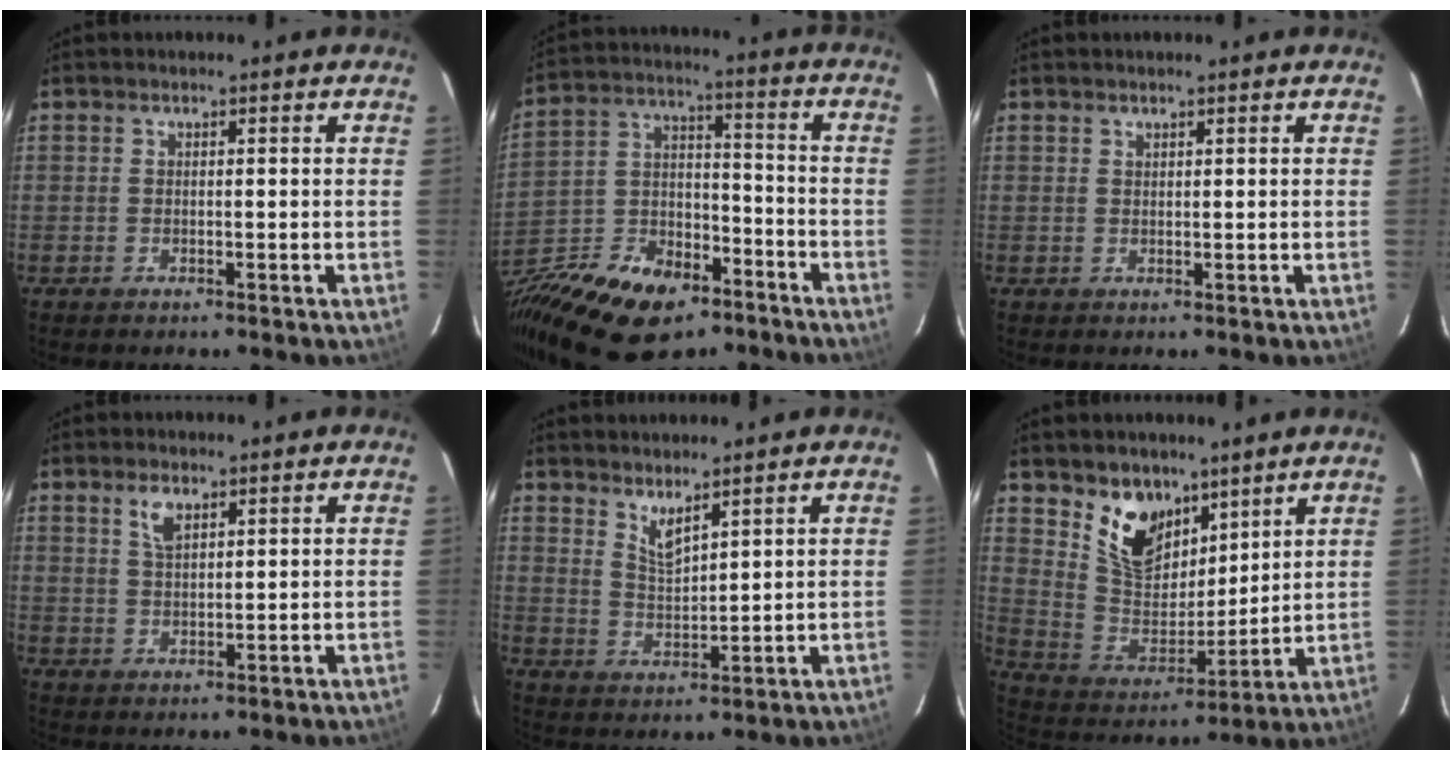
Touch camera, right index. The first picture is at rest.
{"total": 25.9, "force": [-16.2, 13.7, 14.8], "torque": [-0.325, -0.014, -0.261]}
{"total": 0.5, "force": [0.5, 0.2, 0.0], "torque": [0.000, 0.001, 0.009]}
{"total": 3.6, "force": [2.0, 1.6, 2.4], "torque": [-0.045, 0.004, 0.040]}
{"total": 4.3, "force": [3.5, 0.8, 2.4], "torque": [-0.044, -0.009, 0.063]}
{"total": 12.9, "force": [8.5, 7.5, 6.0], "torque": [-0.119, -0.006, 0.173]}